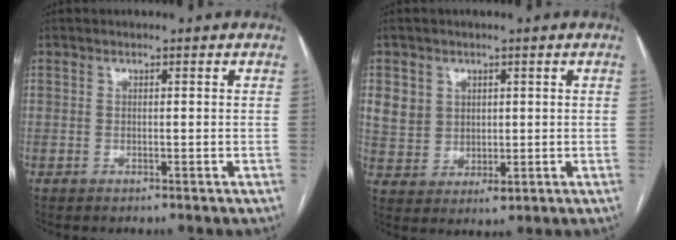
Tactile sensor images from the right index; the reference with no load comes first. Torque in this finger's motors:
{"motor_torque": [0.06, 0.06, 0.08, 0.04]}